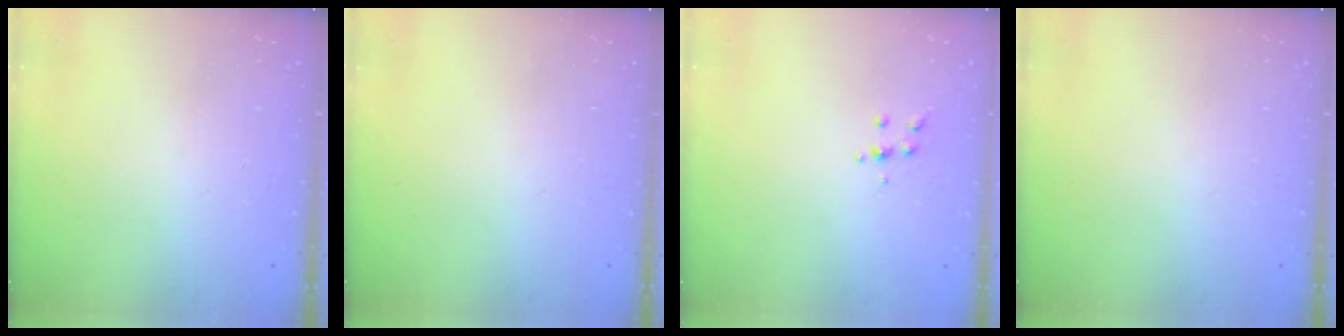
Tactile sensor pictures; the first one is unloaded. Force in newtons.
{"total": 0.0}
{"total": 4.0, "press": 3.9, "slide": 0.9}
{"total": 0.0}